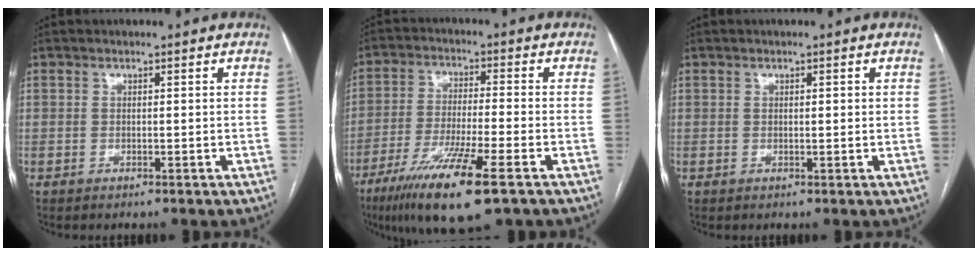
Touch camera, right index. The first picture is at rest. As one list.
[{"total": 13.5, "force": [-7.7, 0.6, 11.1], "torque": [-0.217, -0.034, -0.136]}, {"total": 0.9, "force": [0.2, 0.2, 0.8], "torque": [-0.014, 0.002, 0.002]}]